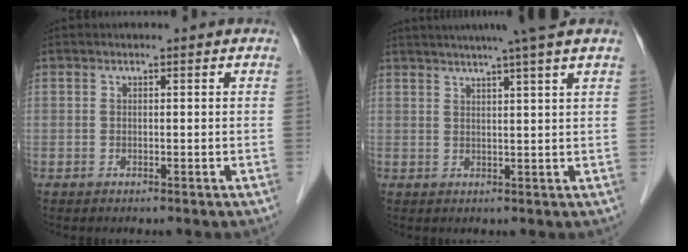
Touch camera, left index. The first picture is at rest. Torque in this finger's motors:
{"motor_torque": [0.26, -0.66, 0.24, 0.12]}